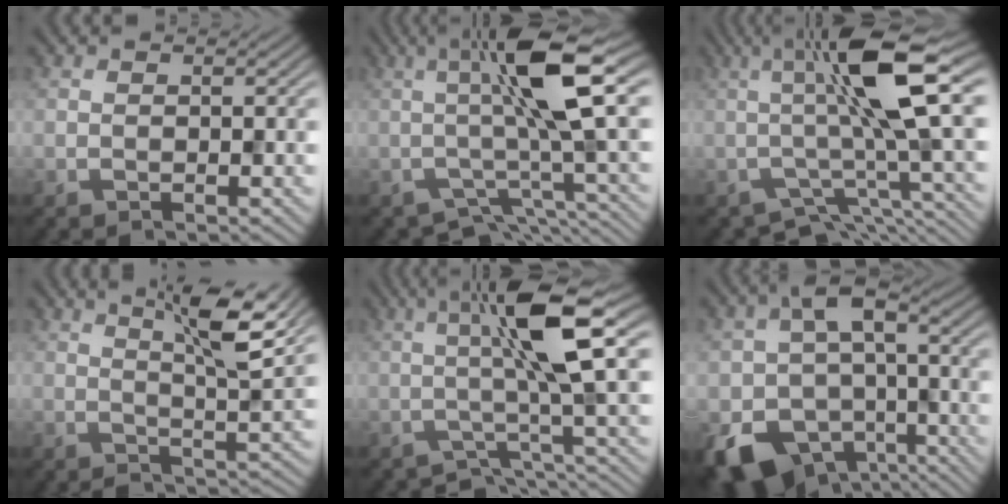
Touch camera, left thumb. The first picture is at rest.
{"total": 9.7, "force": [-0.8, 2.0, 9.5], "torque": [-0.146, 0.019, -0.021]}
{"total": 10.7, "force": [-0.6, 2.4, 10.4], "torque": [-0.162, 0.019, -0.017]}
{"total": 6.9, "force": [3.6, 0.7, 5.8], "torque": [-0.094, 0.006, 0.063]}
{"total": 8.9, "force": [-1.2, 1.4, 8.7], "torque": [-0.133, 0.024, -0.033]}
{"total": 13.6, "force": [-5.3, 9.8, 7.8], "torque": [-0.152, -0.035, -0.084]}